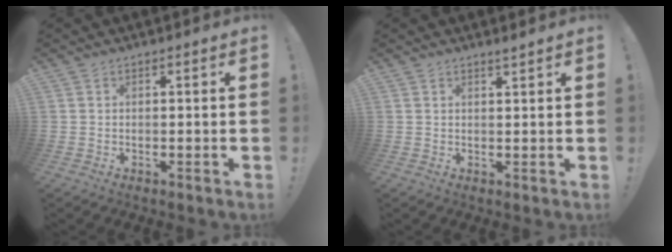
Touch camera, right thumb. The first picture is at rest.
{"total": 1.4, "force": [1.2, -0.1, 0.6], "torque": [-0.014, -0.004, 0.022]}